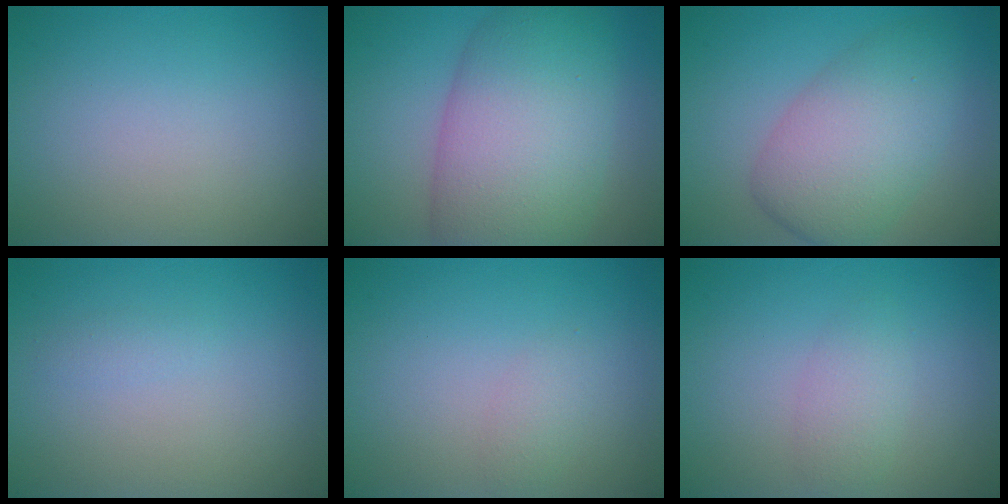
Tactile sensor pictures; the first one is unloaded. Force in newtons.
{"total": 11.4, "press": 11.4, "slide": 0.5}
{"total": 6.8, "press": 6.8, "slide": 0.0}
{"total": 0.6, "press": 0.6, "slide": 0.0}
{"total": 1.1, "press": 1.1, "slide": 0.1}
{"total": 1.9, "press": 1.9, "slide": 0.1}